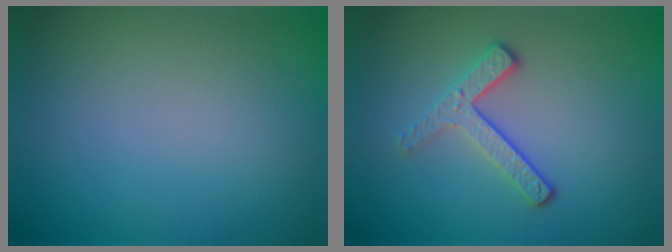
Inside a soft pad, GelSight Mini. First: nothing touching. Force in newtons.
{"total": 3.0, "press": 2.3, "slide": 2.0}